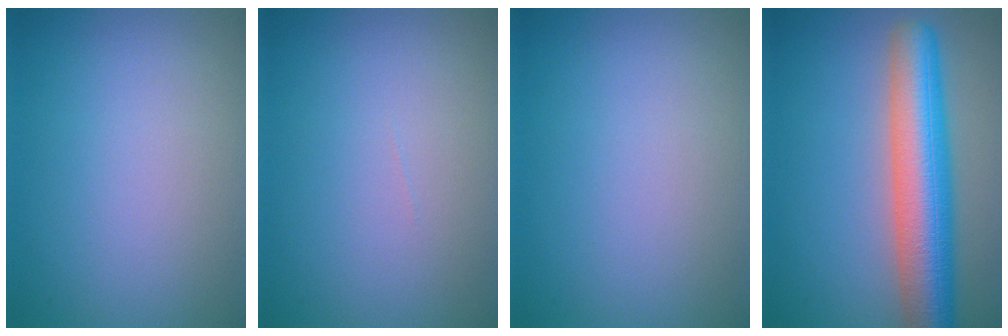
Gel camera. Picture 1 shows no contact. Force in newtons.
{"total": 0.0}
{"total": 0.0}
{"total": 9.0, "press": 9.0, "slide": 0.3}